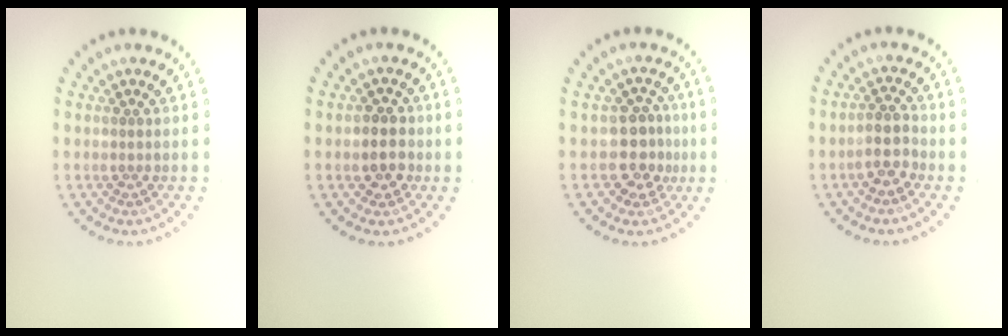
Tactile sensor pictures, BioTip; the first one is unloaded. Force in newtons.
{"total": 2.6, "press": 2.5, "slide": 0.7}
{"total": 3.0, "press": 2.7, "slide": 1.2}
{"total": 2.3, "press": 2.0, "slide": 1.0}